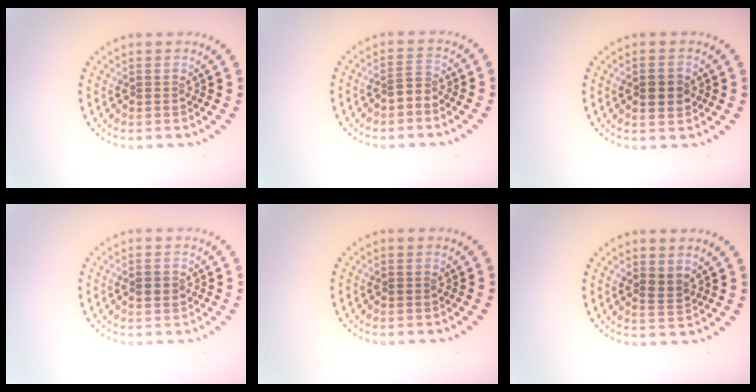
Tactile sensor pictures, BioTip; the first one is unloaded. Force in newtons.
{"total": 1.6, "press": 1.2, "slide": 1.1}
{"total": 2.5, "press": 2.5, "slide": 0.2}
{"total": 1.7, "press": 1.7, "slide": 0.1}
{"total": 0.0}
{"total": 1.5, "press": 1.2, "slide": 0.9}